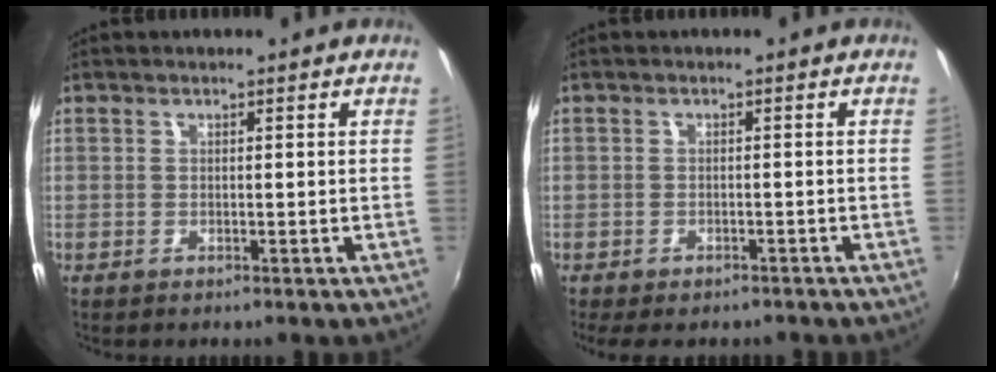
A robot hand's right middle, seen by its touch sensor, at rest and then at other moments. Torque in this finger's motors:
{"motor_torque": [0.05, -0.56, -0.52, -0.11]}